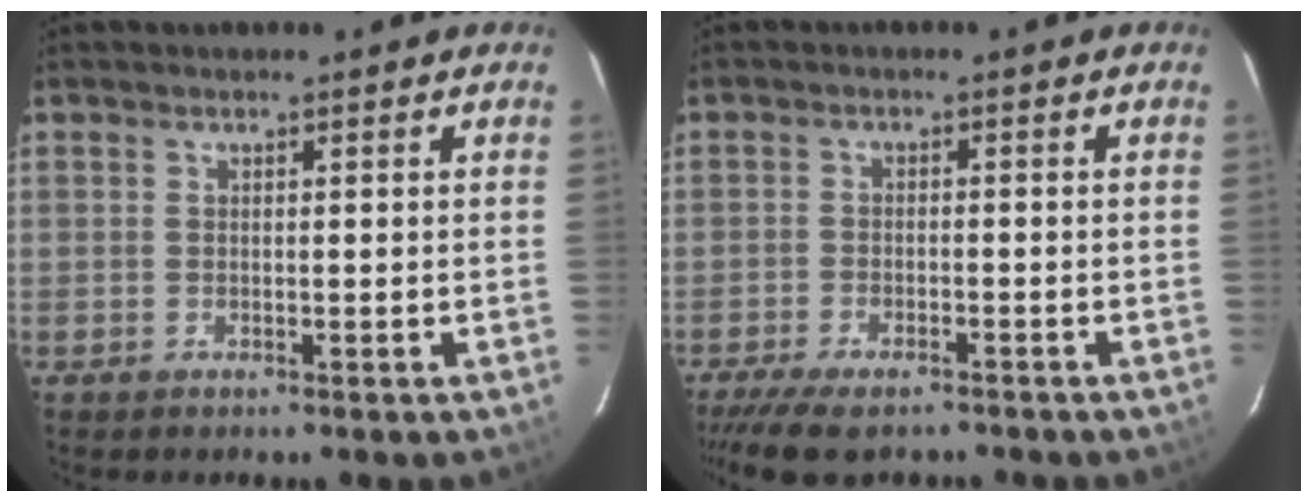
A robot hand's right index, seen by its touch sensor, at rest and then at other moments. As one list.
[{"total": 8.3, "force": [-6.9, 2.5, 3.9], "torque": [-0.097, -0.021, -0.118]}]